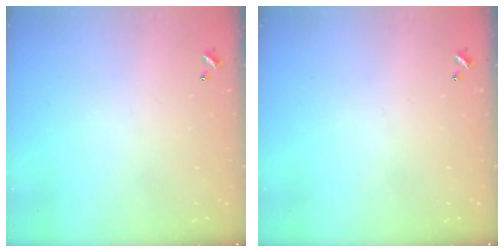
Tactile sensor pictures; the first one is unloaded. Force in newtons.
{"total": 0.0}